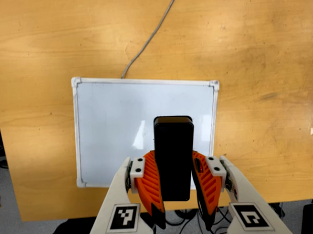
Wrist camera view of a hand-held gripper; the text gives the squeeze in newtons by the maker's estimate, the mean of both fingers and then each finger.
{"total": 8.3, "left": 6.7, "right": 10.0}